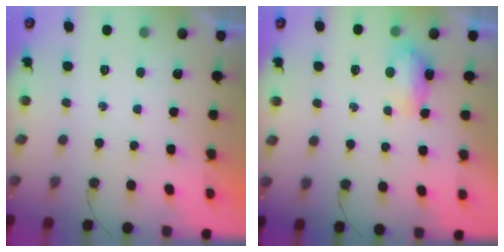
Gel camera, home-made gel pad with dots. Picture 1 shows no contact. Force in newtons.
{"total": 4.5, "press": 4.4, "slide": 0.8}